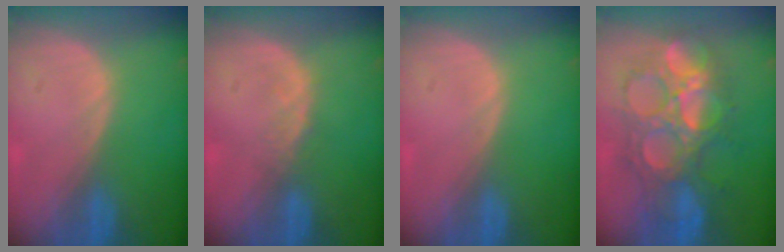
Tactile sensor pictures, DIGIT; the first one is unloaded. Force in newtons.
{"total": 1.4, "press": 1.4, "slide": 0.2}
{"total": 0.0}
{"total": 10.8, "press": 10.8, "slide": 0.9}